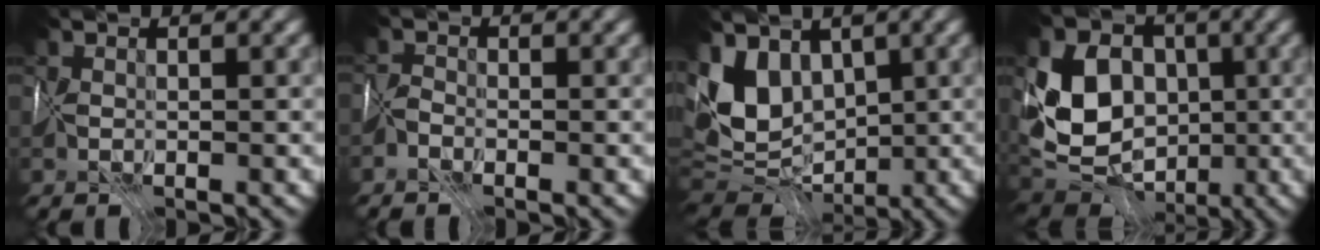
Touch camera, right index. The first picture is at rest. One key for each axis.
{"total": 1.3, "fx": -0.7, "fy": -0.7, "fz": -0.8, "tx": 0.009, "ty": 0.010, "tz": -0.023}
{"total": 6.5, "fx": 2.3, "fy": 4.6, "fz": 4.0, "tx": -0.091, "ty": -0.002, "tz": 0.039}
{"total": 8.0, "fx": 0.6, "fy": 6.6, "fz": 4.5, "tx": -0.093, "ty": -0.004, "tz": 0.003}